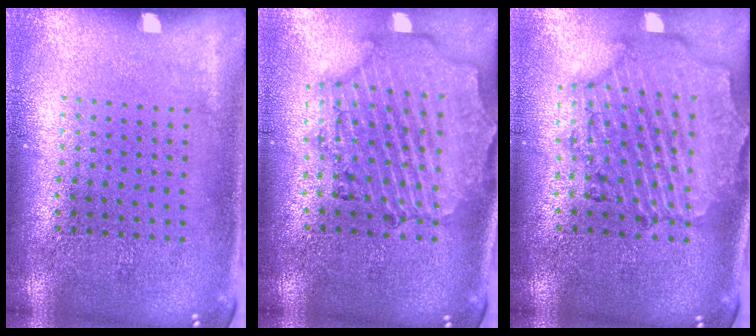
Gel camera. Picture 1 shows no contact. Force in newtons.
{"total": 1.7, "press": 1.6, "slide": 0.3}
{"total": 1.6, "press": 1.6, "slide": 0.4}